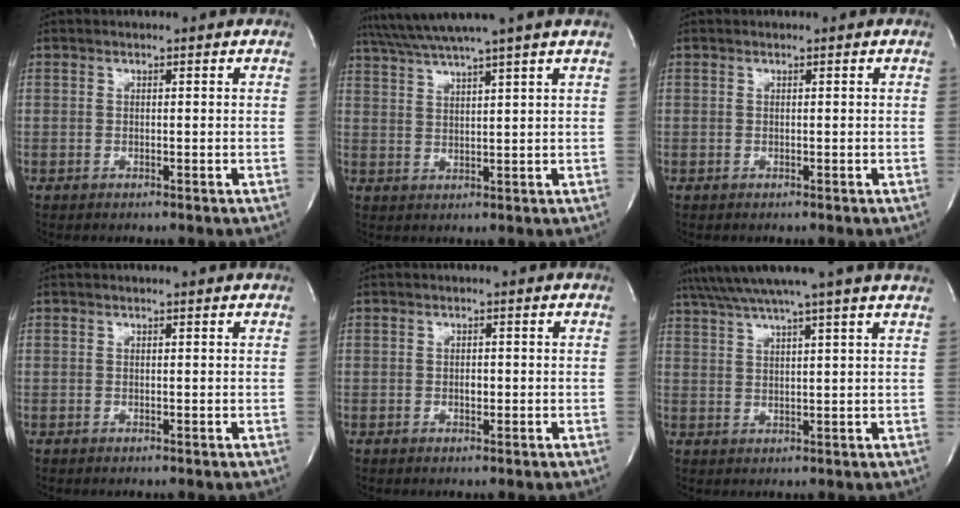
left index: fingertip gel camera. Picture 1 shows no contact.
{"total": 9.5, "force": [8.0, -2.2, 4.6], "torque": [-0.082, 0.012, 0.122]}
{"total": 0.0}
{"total": 0.9, "force": [0.9, -0.1, 0.2], "torque": [-0.014, 0.001, 0.010]}
{"total": 1.0, "force": [-0.1, 0.6, 0.8], "torque": [-0.018, 0.000, -0.002]}
{"total": 13.0, "force": [11.2, -1.9, 6.5], "torque": [-0.118, 0.007, 0.150]}